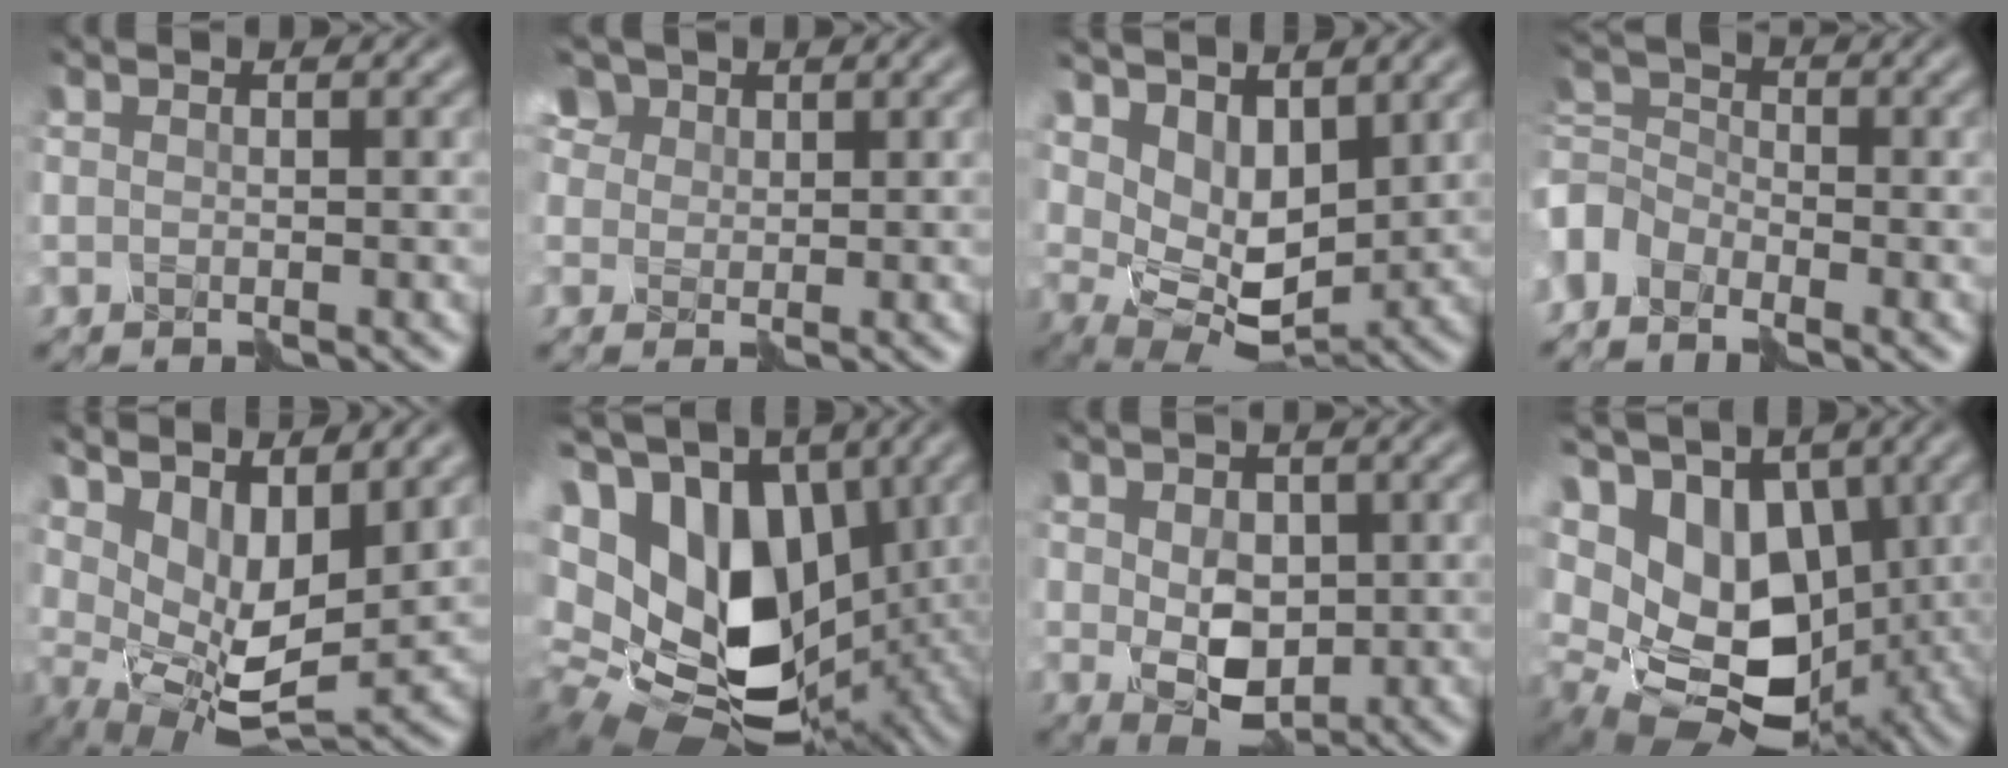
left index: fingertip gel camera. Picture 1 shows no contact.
{"total": 6.3, "force": [3.8, 4.1, 3.0], "torque": [-0.115, 0.003, 0.076]}
{"total": 5.3, "force": [2.1, 2.9, 3.8], "torque": [-0.082, -0.015, 0.042]}
{"total": 4.8, "force": [-3.9, 2.2, 1.8], "torque": [-0.042, 0.009, -0.091]}
{"total": 7.4, "force": [2.7, 3.4, 6.1], "torque": [-0.125, -0.016, 0.063]}
{"total": 20.0, "force": [1.7, 14.1, 14.1], "torque": [-0.296, -0.012, 0.070]}
{"total": 3.7, "force": [-0.8, 2.4, 2.7], "torque": [-0.058, -0.009, -0.003]}
{"total": 15.5, "force": [1.6, 10.9, 10.9], "torque": [-0.232, -0.002, 0.049]}